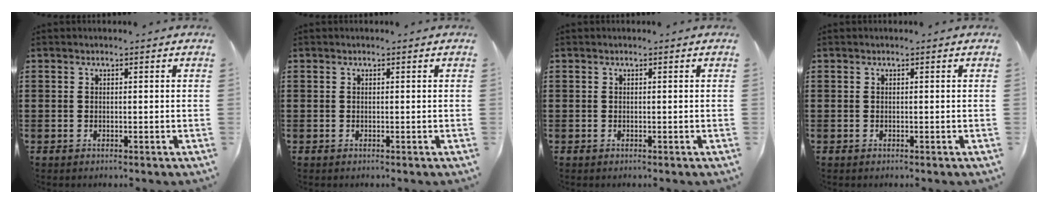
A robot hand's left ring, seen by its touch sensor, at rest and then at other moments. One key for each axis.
{"total": 0.0}
{"total": 0.0}
{"total": 0.0}